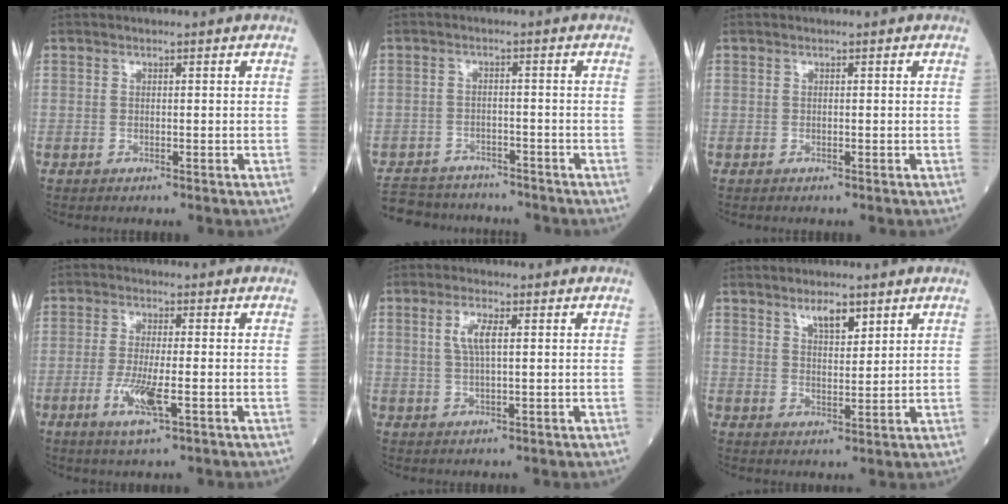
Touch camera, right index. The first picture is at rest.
{"total": 10.6, "force": [-9.5, 4.2, 2.3], "torque": [-0.049, 0.007, -0.135]}
{"total": 0.0}
{"total": 5.9, "force": [-2.2, 0.6, 5.4], "torque": [-0.119, -0.013, -0.037]}
{"total": 3.9, "force": [1.1, 0.9, 3.6], "torque": [-0.076, 0.004, 0.022]}
{"total": 4.2, "force": [2.8, 1.3, 2.7], "torque": [-0.047, -0.002, 0.049]}